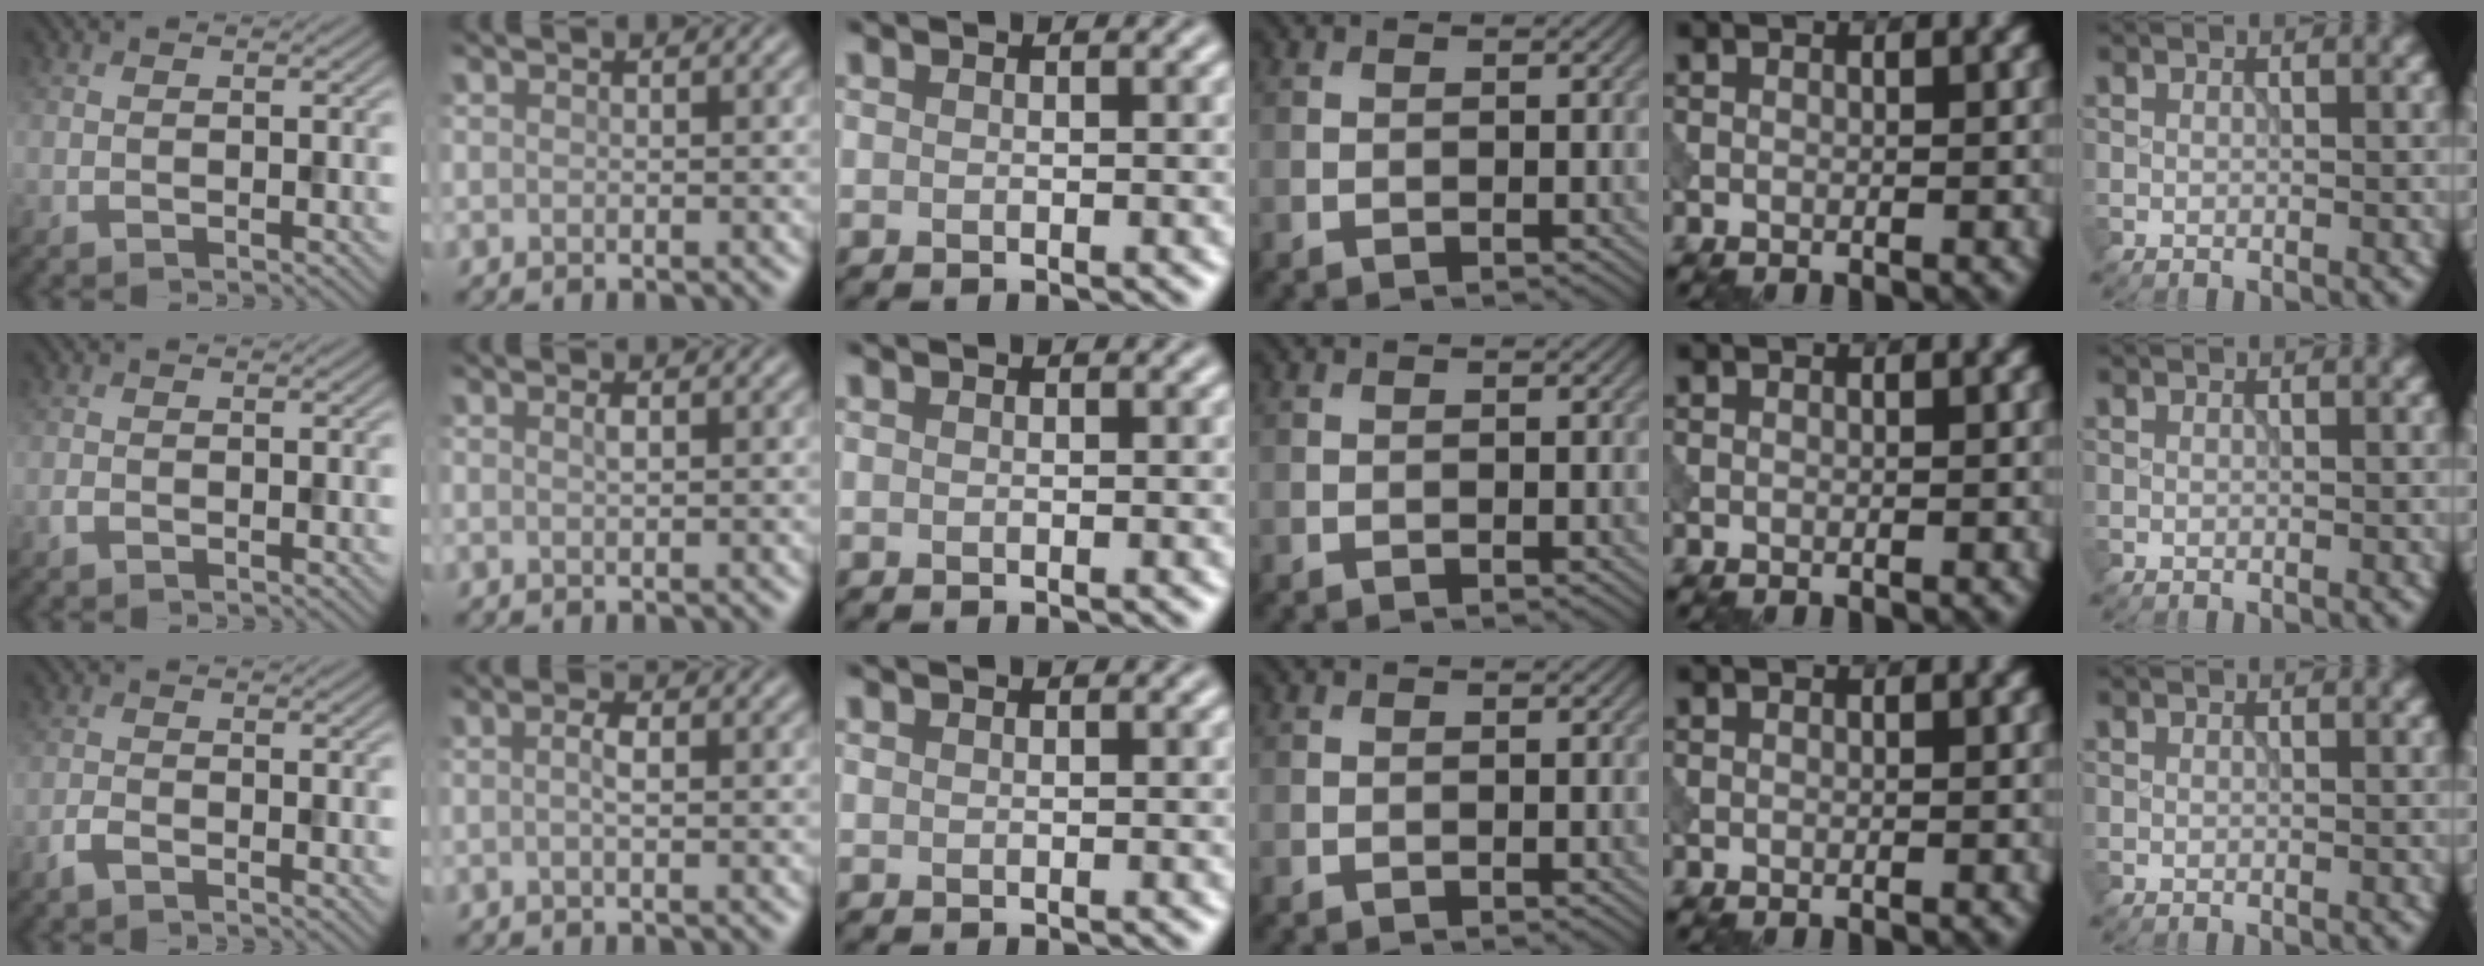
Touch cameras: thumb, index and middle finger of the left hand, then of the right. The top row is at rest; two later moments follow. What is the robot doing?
{"motion": "dispense", "object": "pipette"}